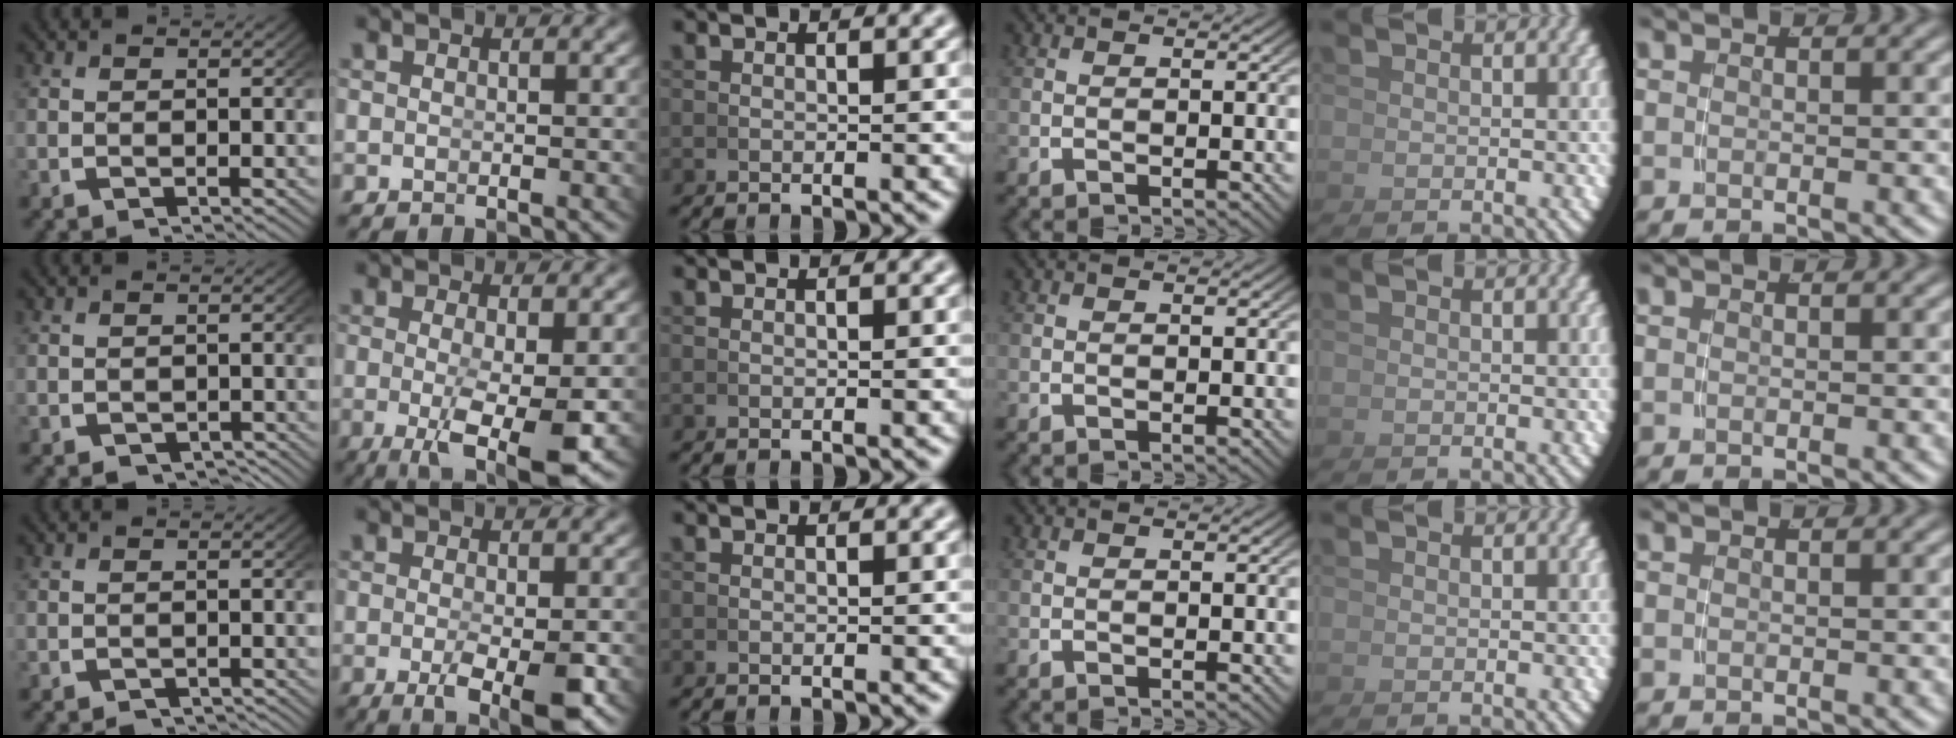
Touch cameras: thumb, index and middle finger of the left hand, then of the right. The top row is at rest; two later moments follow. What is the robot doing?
{"motion": "grasp_and_lifting", "object": "pen"}